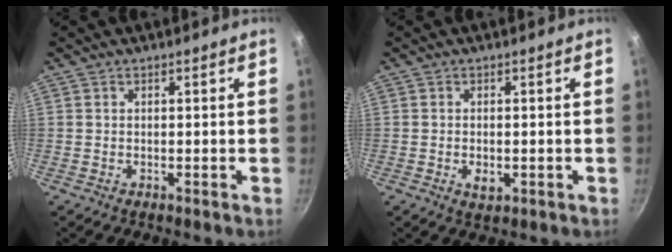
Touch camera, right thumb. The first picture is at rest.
{"total": 2.7, "force": [-0.7, 1.5, 2.2], "torque": [-0.038, -0.004, -0.008]}